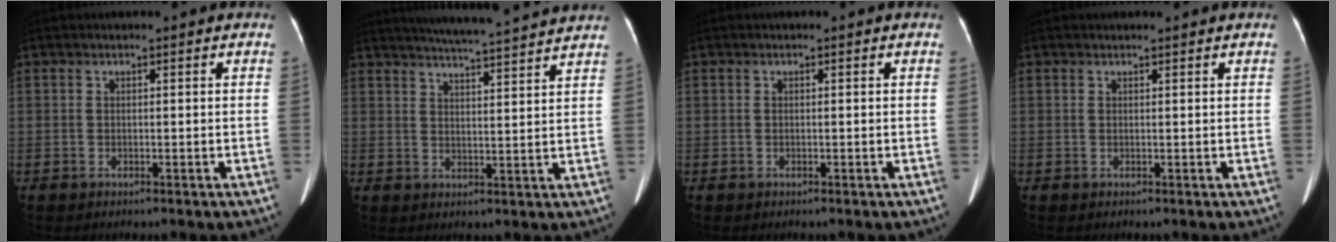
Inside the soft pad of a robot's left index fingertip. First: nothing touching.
{"total": 14.5, "force": [13.3, -0.1, 5.7], "torque": [-0.099, 0.011, 0.176]}
{"total": 0.0}
{"total": 1.6, "force": [1.5, 0.2, 0.3], "torque": [-0.008, 0.012, 0.017]}